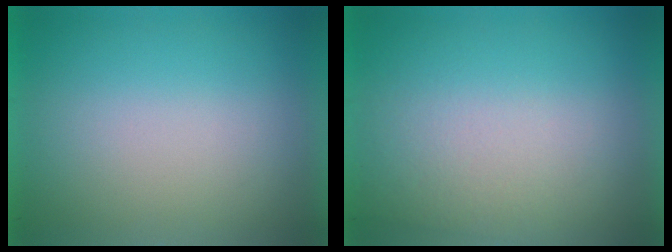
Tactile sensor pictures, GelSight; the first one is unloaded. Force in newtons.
{"total": 2.1}